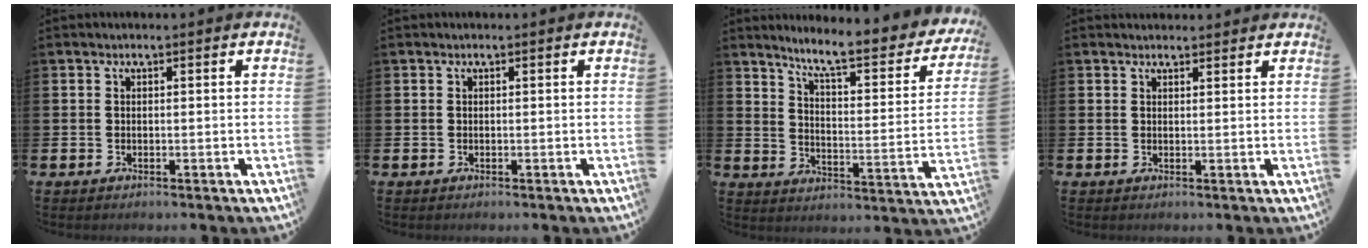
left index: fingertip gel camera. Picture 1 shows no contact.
{"total": 0.0}
{"total": 7.5, "force": [6.6, 1.0, 3.5], "torque": [-0.084, -0.052, 0.103]}
{"total": 1.5, "force": [1.5, 0.5, 0.1], "torque": [0.013, -0.005, 0.024]}